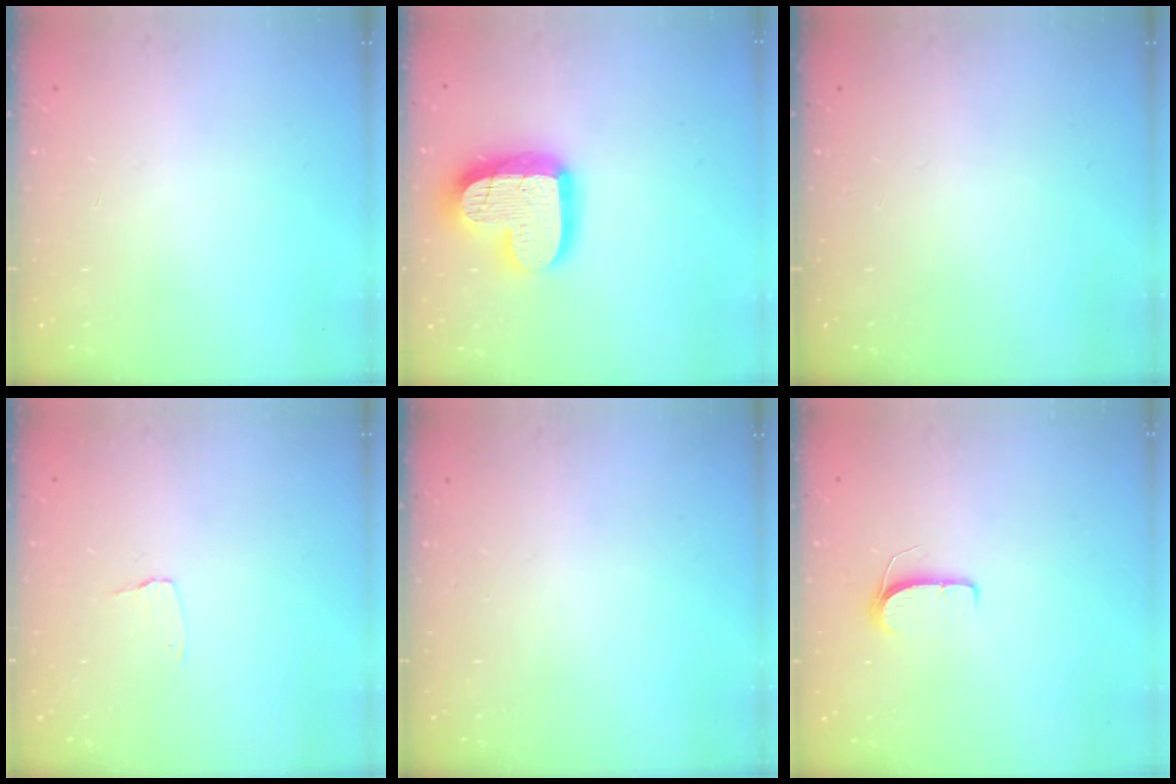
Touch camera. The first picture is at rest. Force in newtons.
{"total": 19.2, "press": 19.1, "slide": 1.8}
{"total": 0.0}
{"total": 2.6, "press": 2.6, "slide": 0.2}
{"total": 0.0}
{"total": 6.1, "press": 6.1, "slide": 0.5}